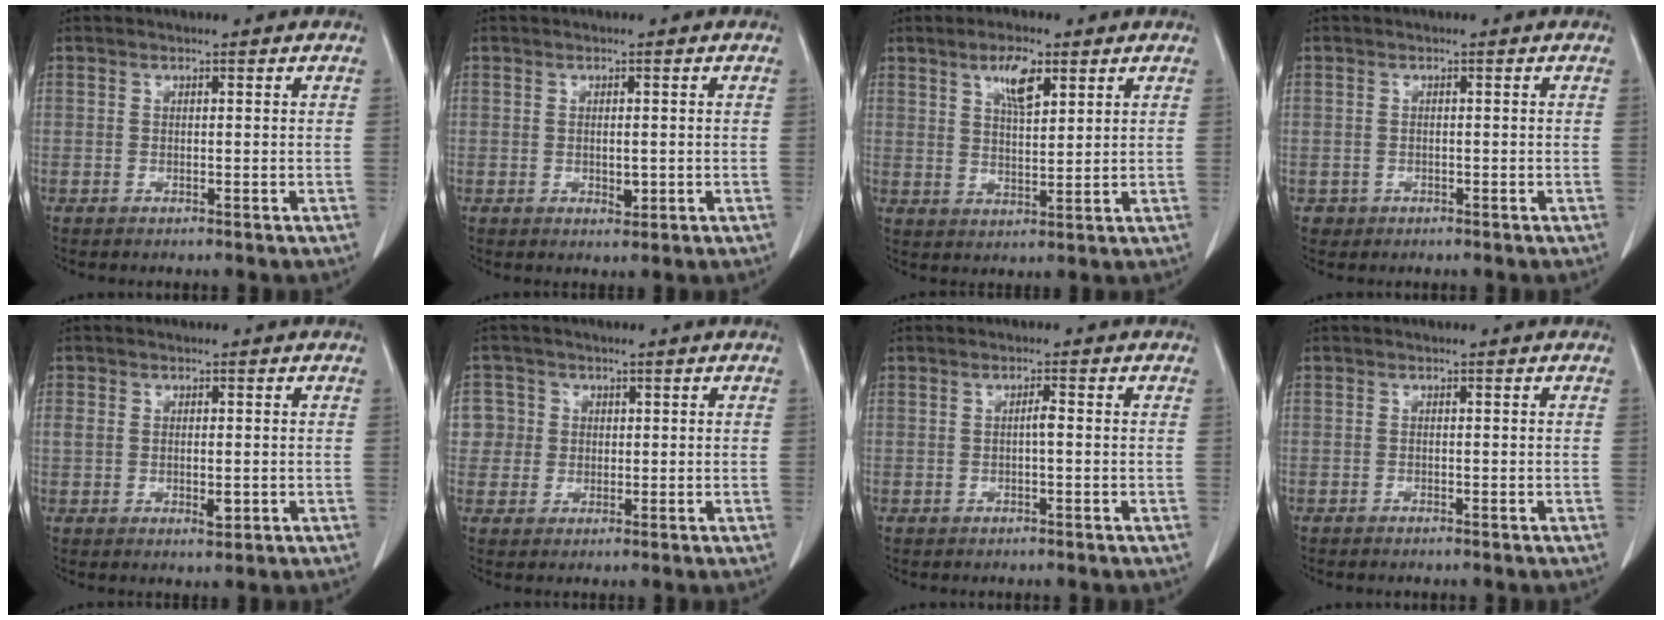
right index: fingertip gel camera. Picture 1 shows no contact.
{"total": 2.3, "force": [-0.3, 1.2, 1.9], "torque": [-0.036, -0.003, 0.001]}
{"total": 6.1, "force": [3.3, 2.0, 4.7], "torque": [-0.089, 0.001, 0.060]}
{"total": 2.0, "force": [-0.7, 1.9, 0.0], "torque": [0.001, 0.007, -0.010]}
{"total": 4.5, "force": [-0.6, 2.5, 3.7], "torque": [-0.079, 0.006, -0.001]}
{"total": 6.4, "force": [1.0, 6.3, 0.7], "torque": [-0.013, 0.025, 0.021]}
{"total": 0.8, "force": [-0.1, 0.3, 0.7], "torque": [-0.015, 0.002, 0.000]}
{"total": 1.1, "force": [-0.8, 0.5, 0.5], "torque": [-0.011, 0.000, -0.011]}